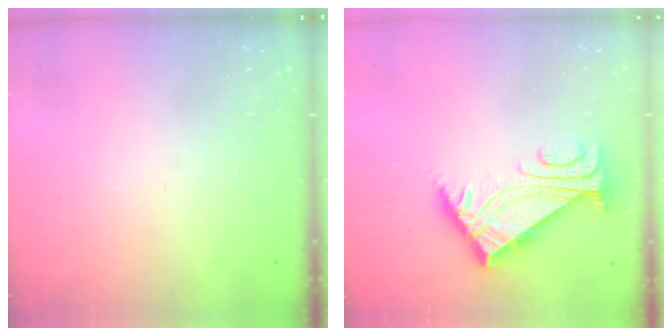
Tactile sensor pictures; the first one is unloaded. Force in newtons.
{"total": 5.6, "press": 5.5, "slide": 1.0}